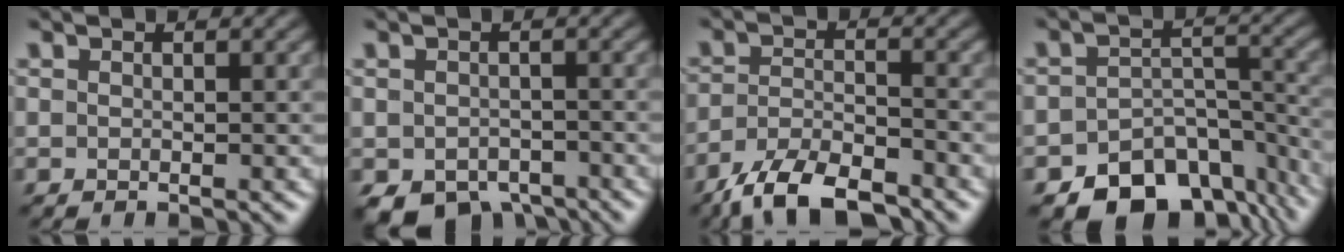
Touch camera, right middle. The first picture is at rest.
{"total": 4.5, "force": [-3.1, 2.7, 1.8], "torque": [-0.028, -0.014, -0.049]}
{"total": 6.8, "force": [-5.5, 2.0, 3.3], "torque": [-0.062, -0.003, -0.106]}
{"total": 10.2, "force": [-7.5, 5.8, 3.7], "torque": [-0.052, -0.013, -0.104]}